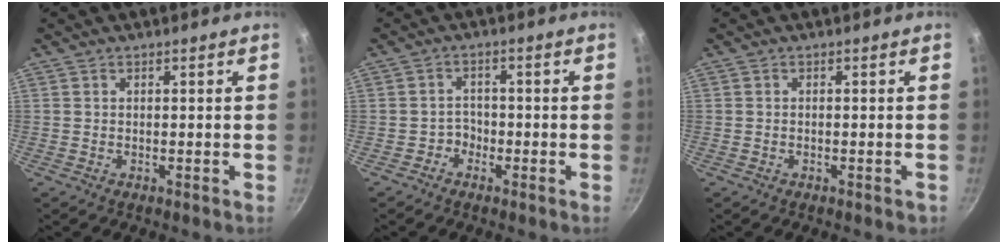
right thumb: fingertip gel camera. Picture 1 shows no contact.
{"total": 2.3, "force": [-1.4, 1.7, 0.4], "torque": [0.017, 0.017, -0.023]}
{"total": 1.1, "force": [-0.6, 0.5, 0.7], "torque": [-0.011, 0.009, -0.006]}